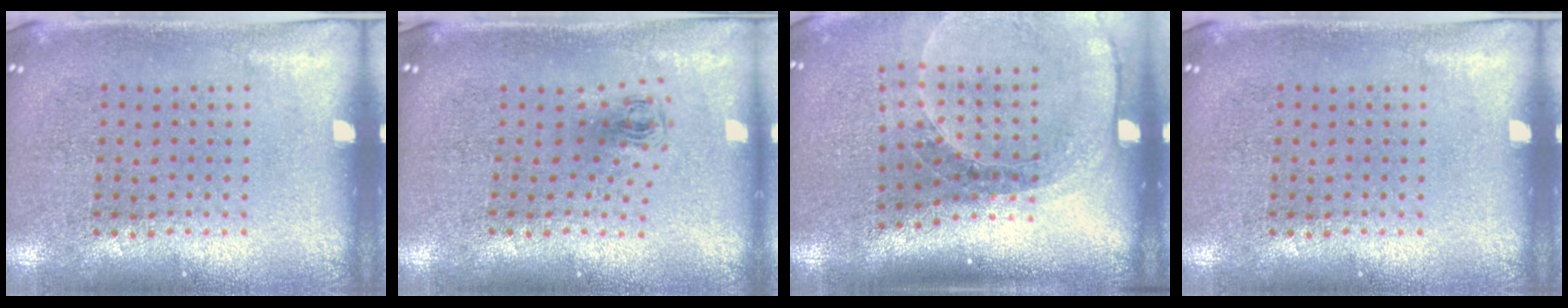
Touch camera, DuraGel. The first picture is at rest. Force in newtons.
{"total": 0.8, "press": 0.4, "slide": 0.7}
{"total": 1.8, "press": 1.6, "slide": 0.7}
{"total": 0.0}